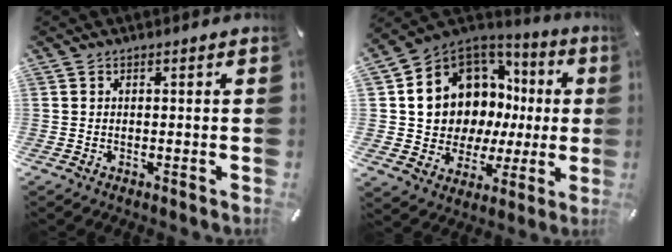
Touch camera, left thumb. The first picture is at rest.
{"total": 12.2, "force": [4.6, 10.5, 4.1], "torque": [-0.080, -0.065, 0.104]}